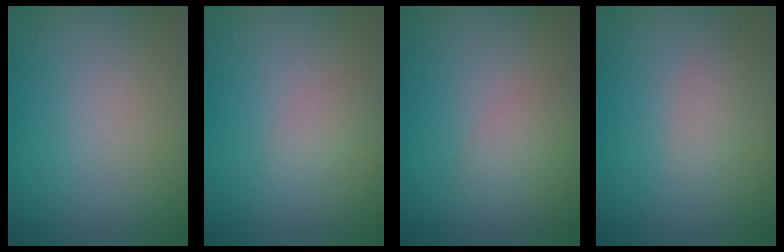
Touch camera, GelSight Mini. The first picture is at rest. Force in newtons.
{"total": 1.1, "press": 1.1, "slide": 0.1}
{"total": 1.8, "press": 1.8, "slide": 0.0}
{"total": 1.3, "press": 1.3, "slide": 0.0}